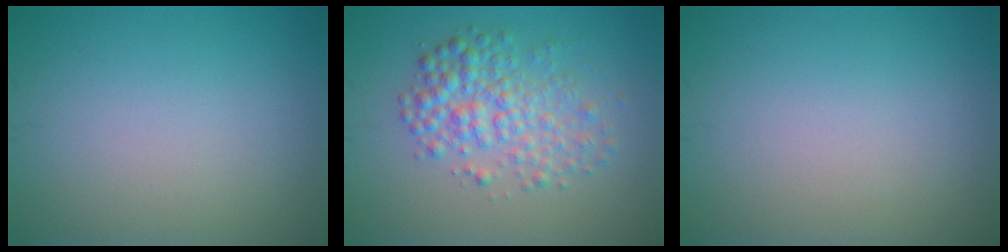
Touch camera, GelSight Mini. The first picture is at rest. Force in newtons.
{"total": 4.3, "press": 4.3, "slide": 0.1}
{"total": 0.0}